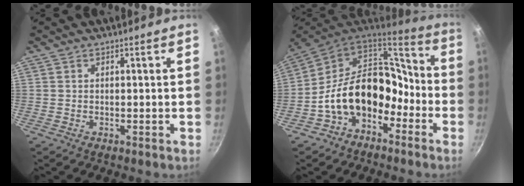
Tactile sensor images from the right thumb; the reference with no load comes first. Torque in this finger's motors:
{"motor_torque": [1.91, 3.10, 1.51, -1.26, 0.21]}